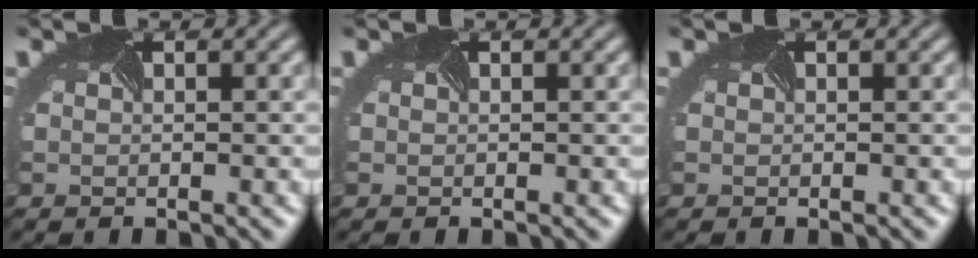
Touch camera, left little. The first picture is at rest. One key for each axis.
{"total": 0.0}
{"total": 0.0}